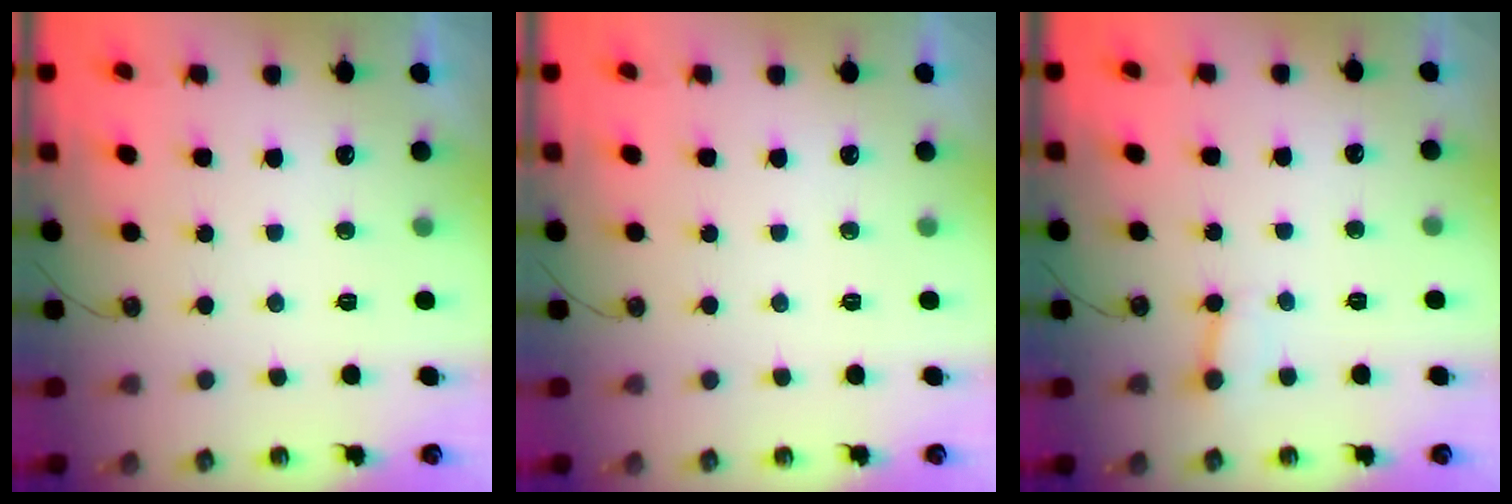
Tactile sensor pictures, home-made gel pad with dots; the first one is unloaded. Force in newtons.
{"total": 0.0}
{"total": 2.5, "press": 2.5, "slide": 0.2}